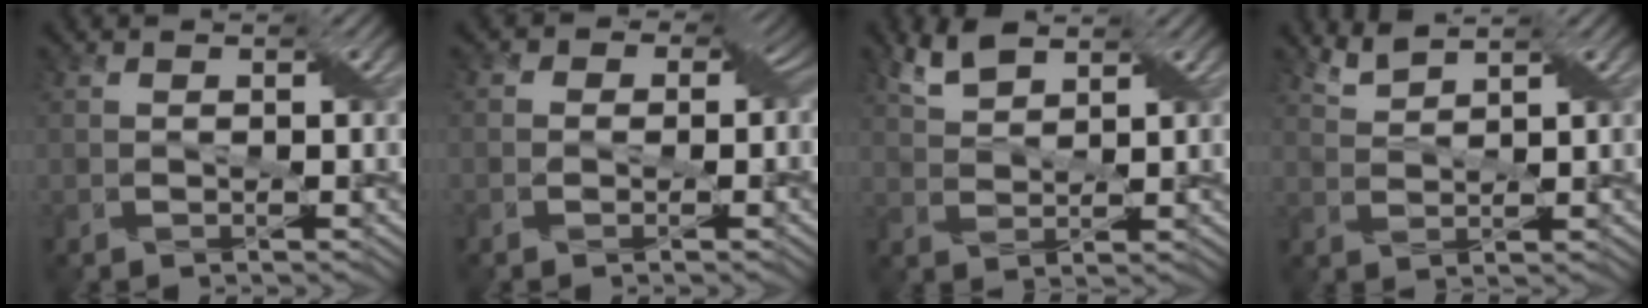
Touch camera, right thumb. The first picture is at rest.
{"total": 5.0, "force": [-0.2, 4.4, 2.3], "torque": [-0.018, 0.025, -0.034]}
{"total": 4.5, "force": [3.3, 1.6, 2.6], "torque": [-0.066, 0.008, 0.069]}
{"total": 3.1, "force": [2.7, 0.1, 1.4], "torque": [-0.036, 0.002, 0.062]}